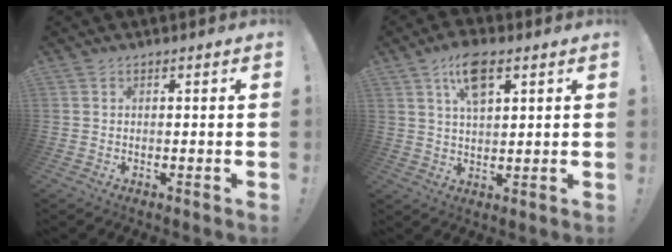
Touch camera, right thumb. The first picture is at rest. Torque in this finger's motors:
{"motor_torque": [0.21, 1.75, 0.05, 0.19, 0.02]}